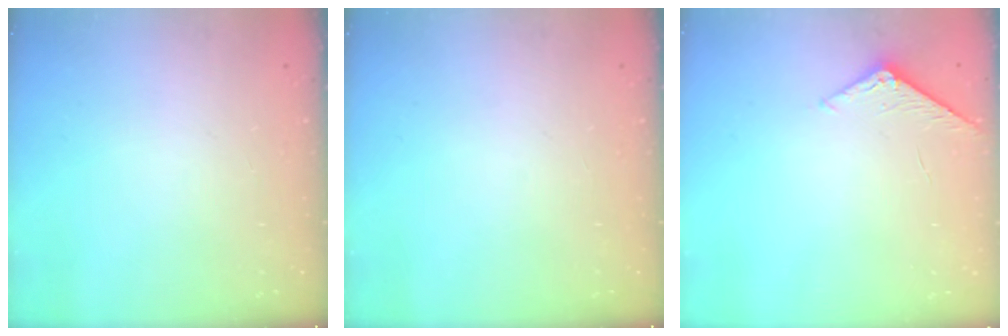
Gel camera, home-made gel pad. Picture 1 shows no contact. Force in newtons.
{"total": 0.0}
{"total": 5.6, "press": 5.6, "slide": 0.6}